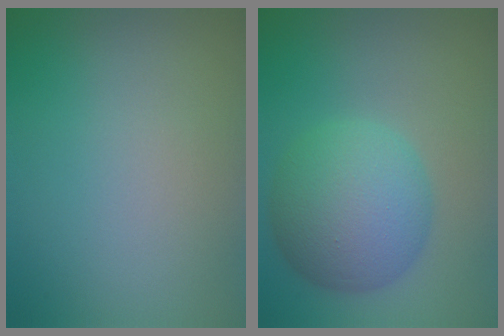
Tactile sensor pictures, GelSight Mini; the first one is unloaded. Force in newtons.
{"total": 7.8, "press": 7.8, "slide": 0.2}